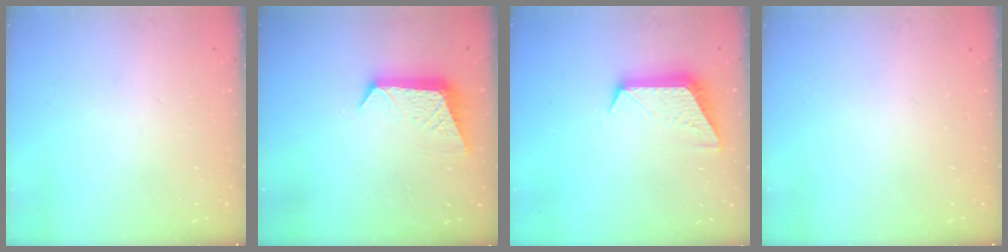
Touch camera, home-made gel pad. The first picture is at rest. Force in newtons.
{"total": 9.3, "press": 9.2, "slide": 0.8}
{"total": 9.9, "press": 9.9, "slide": 0.5}
{"total": 0.0}